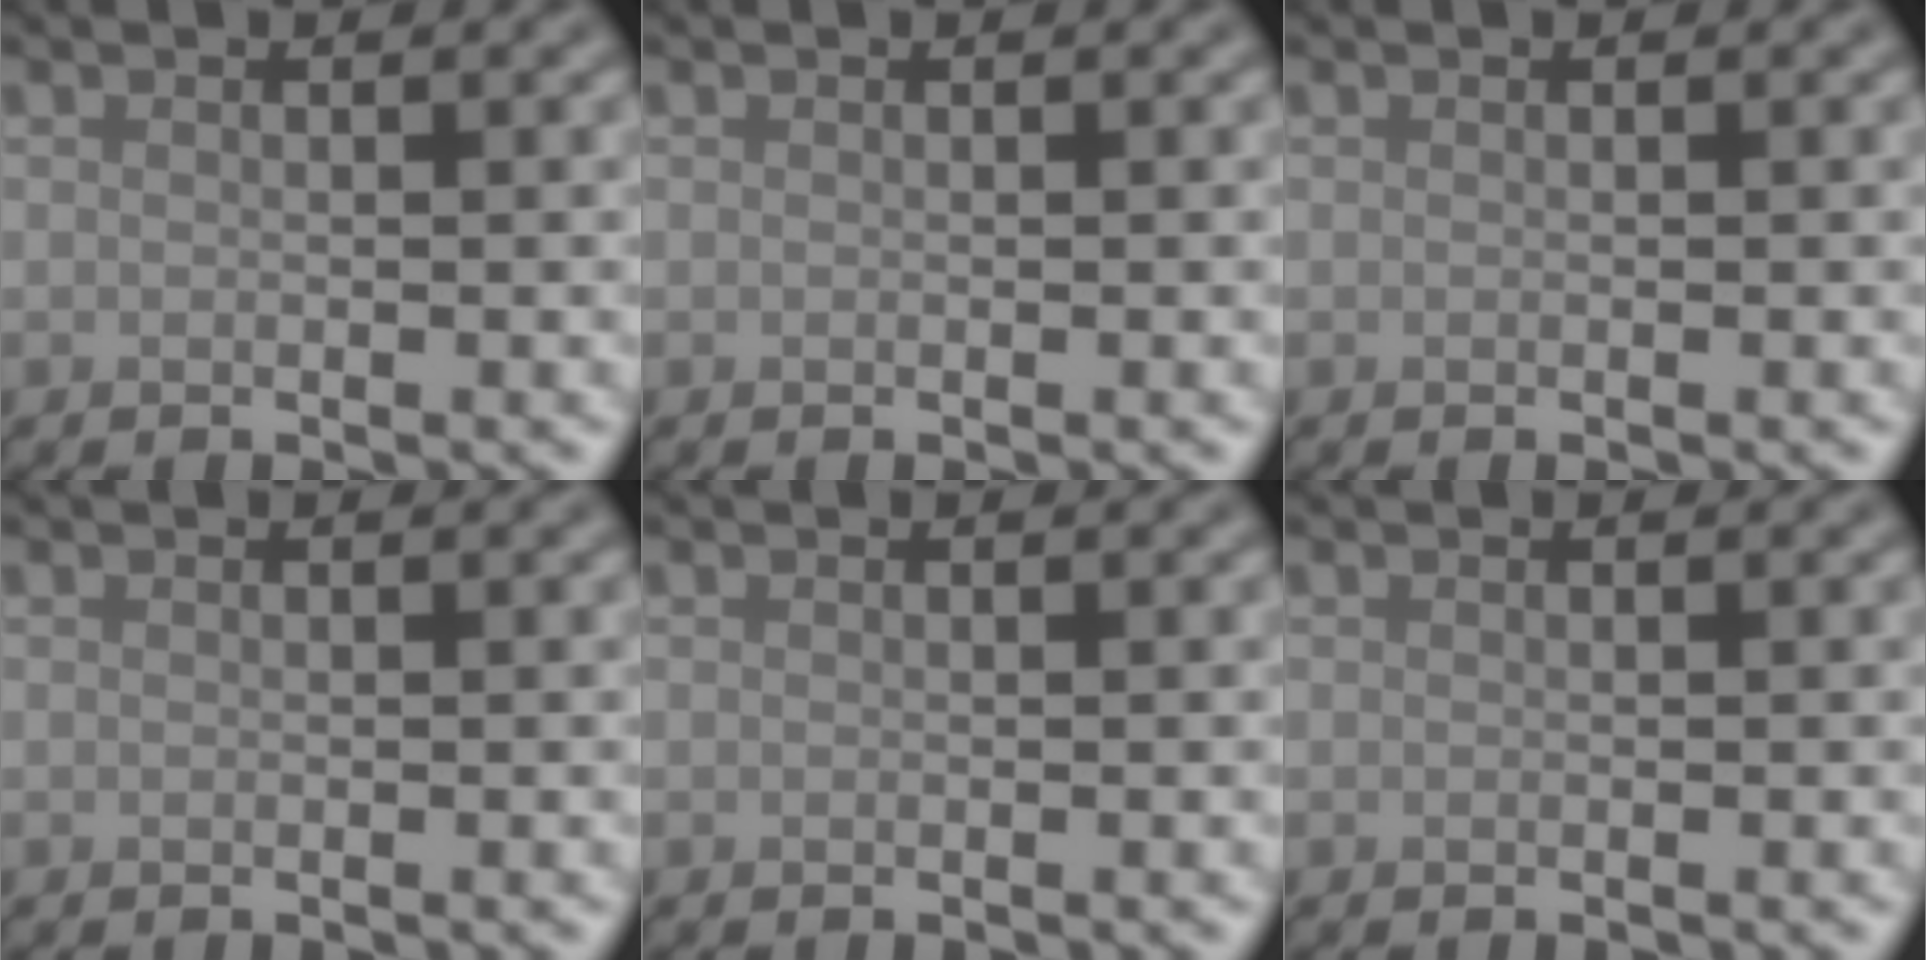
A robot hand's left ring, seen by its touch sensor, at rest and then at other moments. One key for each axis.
{"total": 0.0}
{"total": 0.0}
{"total": 0.0}
{"total": 0.0}
{"total": 0.0}